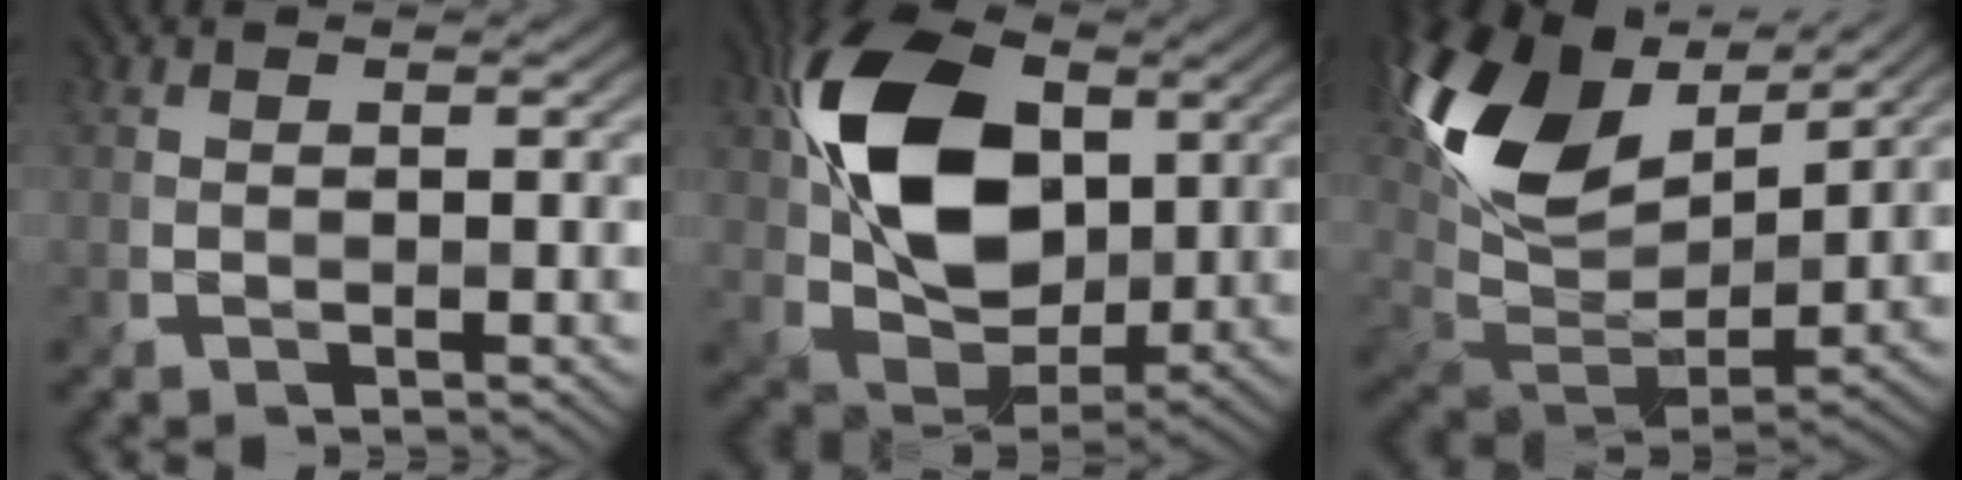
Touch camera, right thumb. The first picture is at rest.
{"total": 15.6, "force": [3.1, 10.7, 10.9], "torque": [-0.239, 0.010, 0.059]}
{"total": 16.0, "force": [7.3, 8.7, 11.3], "torque": [-0.258, 0.028, 0.136]}